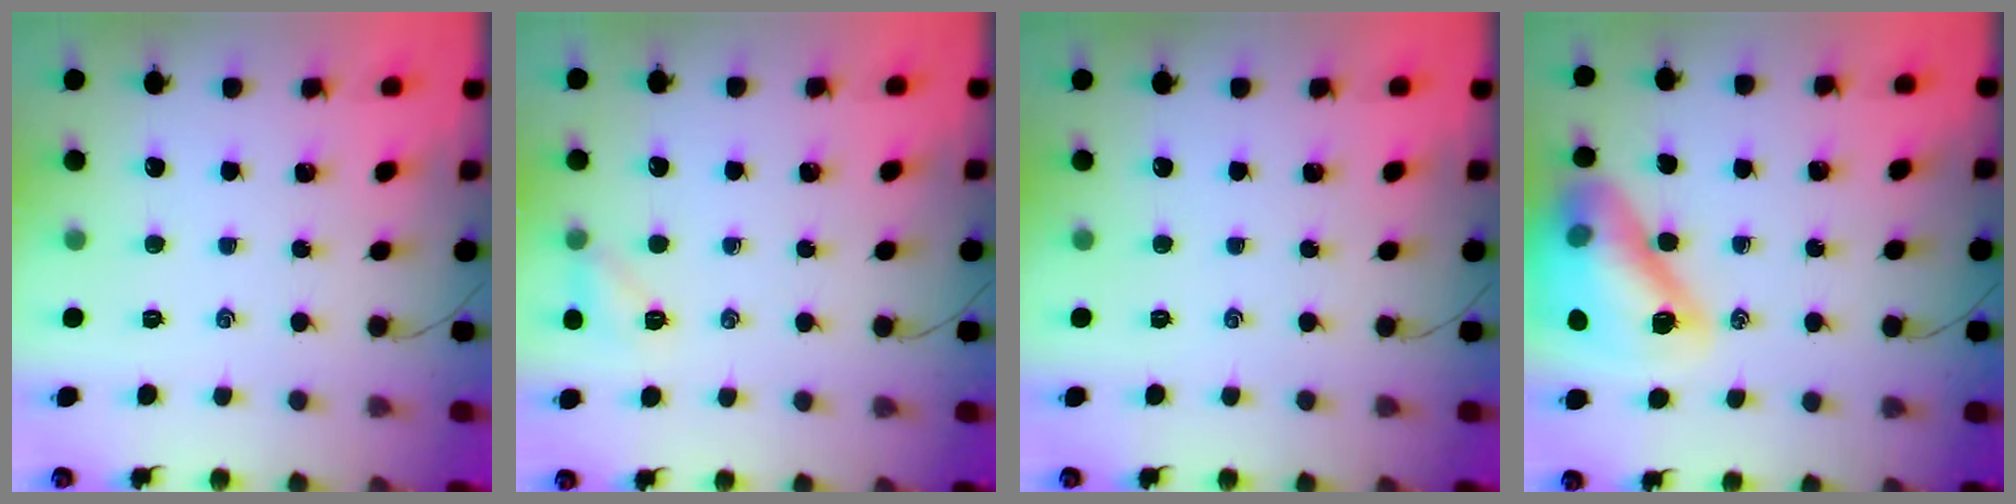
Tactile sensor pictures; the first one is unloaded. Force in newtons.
{"total": 5.2, "press": 4.9, "slide": 1.5}
{"total": 0.0}
{"total": 17.7, "press": 17.7, "slide": 1.6}